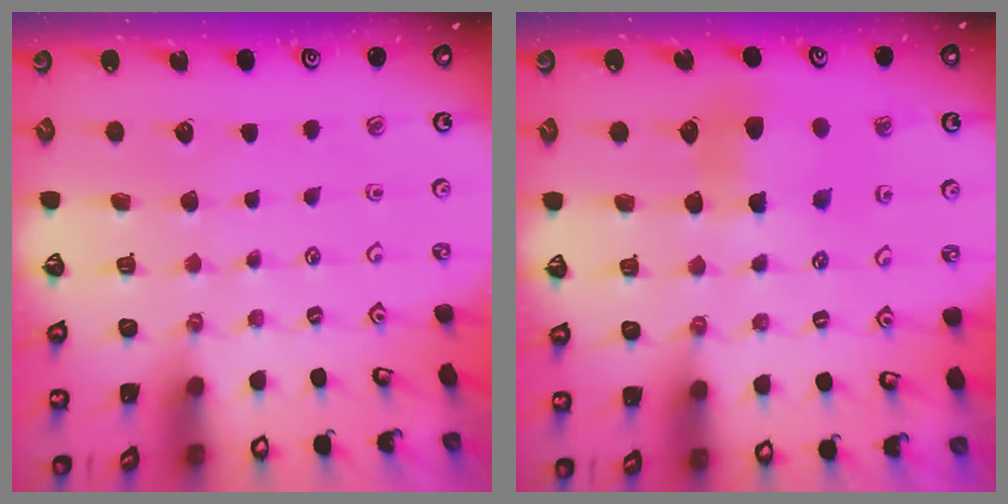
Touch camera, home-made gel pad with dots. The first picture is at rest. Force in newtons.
{"total": 6.9, "press": 6.9, "slide": 0.9}